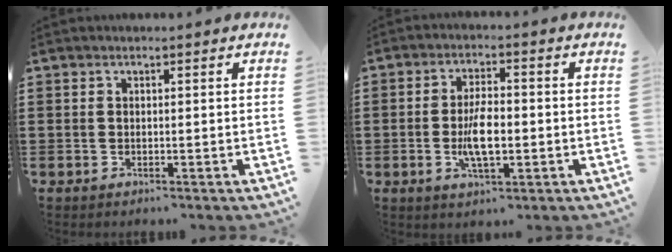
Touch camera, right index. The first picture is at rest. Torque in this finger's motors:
{"motor_torque": [1.56, 0.57, 0.77, 0.21]}